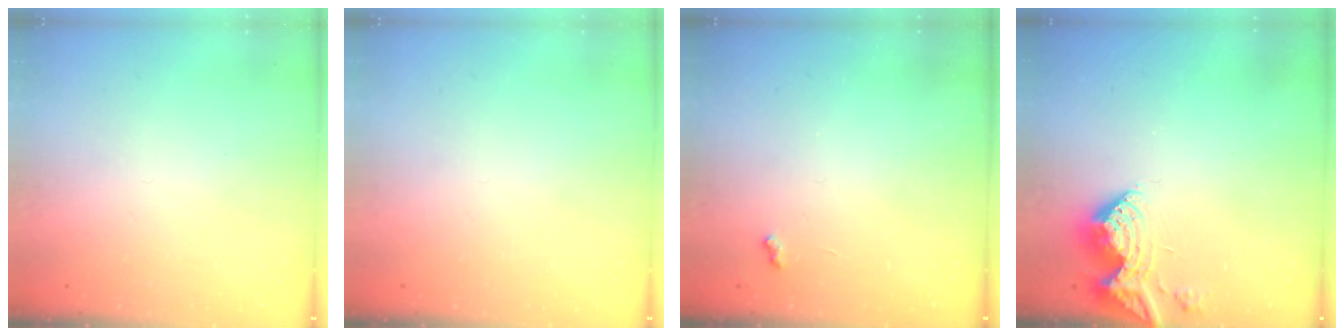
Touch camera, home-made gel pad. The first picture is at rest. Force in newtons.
{"total": 0.0}
{"total": 3.2, "press": 3.1, "slide": 0.5}
{"total": 11.3, "press": 11.3, "slide": 1.0}